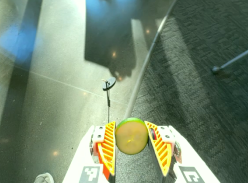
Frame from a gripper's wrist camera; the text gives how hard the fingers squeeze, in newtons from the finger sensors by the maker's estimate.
{"total": 10.8, "left": 11.0, "right": 10.6}